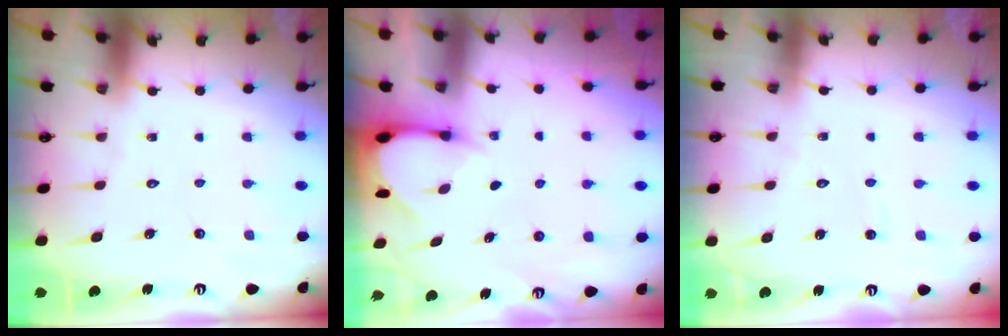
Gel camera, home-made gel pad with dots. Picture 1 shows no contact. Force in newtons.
{"total": 3.7, "press": 3.7, "slide": 0.2}
{"total": 3.0, "press": 3.0, "slide": 0.4}